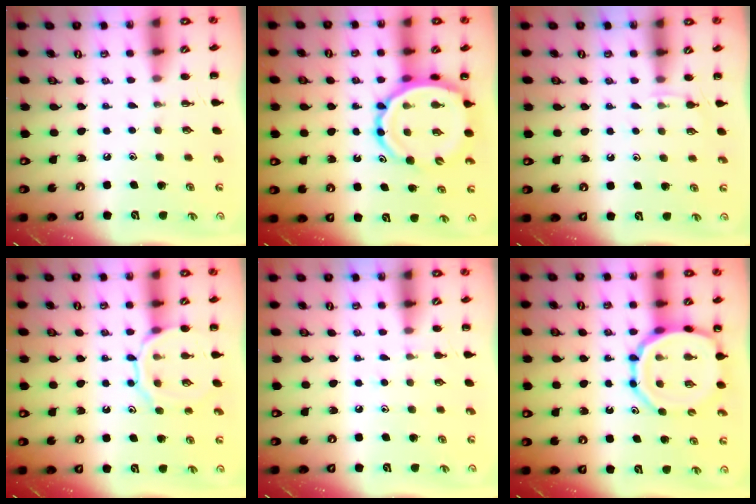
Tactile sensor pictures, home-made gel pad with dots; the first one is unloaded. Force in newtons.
{"total": 12.8, "press": 12.2, "slide": 3.7}
{"total": 4.4, "press": 4.2, "slide": 1.4}
{"total": 11.4, "press": 11.4, "slide": 0.8}
{"total": 4.5, "press": 4.3, "slide": 1.3}
{"total": 13.8, "press": 13.4, "slide": 3.3}